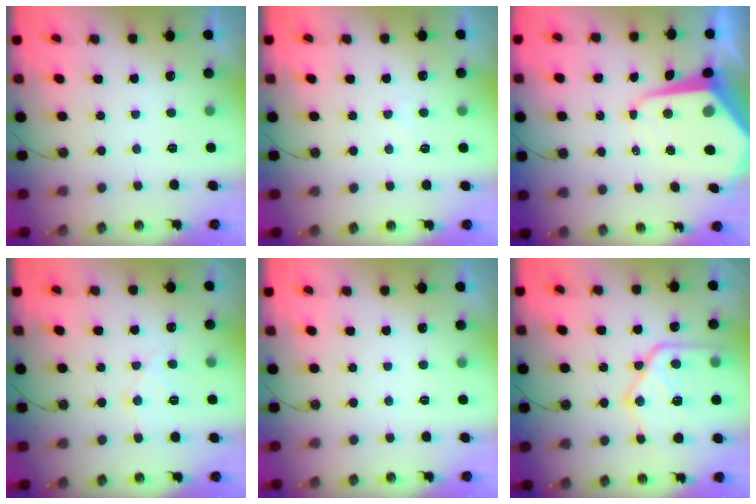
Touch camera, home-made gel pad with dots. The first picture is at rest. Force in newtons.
{"total": 5.9, "press": 5.9, "slide": 0.7}
{"total": 10.9, "press": 10.8, "slide": 0.8}
{"total": 8.7, "press": 8.7, "slide": 0.7}
{"total": 0.0}
{"total": 21.2, "press": 21.1, "slide": 1.5}